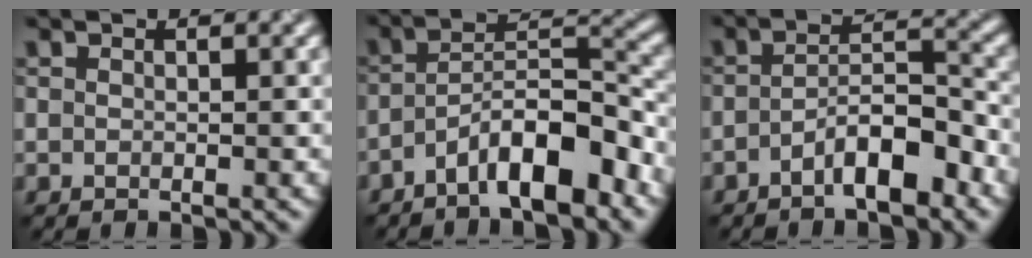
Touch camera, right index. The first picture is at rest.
{"total": 7.1, "force": [-4.4, 1.8, 5.3], "torque": [-0.087, 0.019, -0.076]}
{"total": 4.9, "force": [-2.8, 1.3, 3.8], "torque": [-0.064, 0.014, -0.047]}